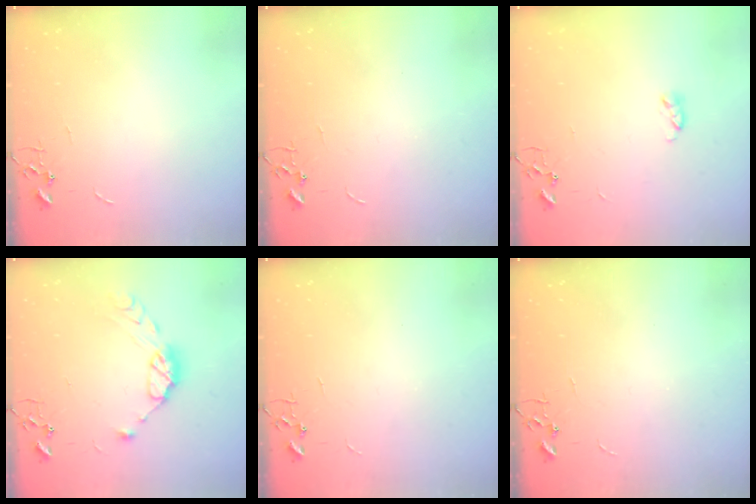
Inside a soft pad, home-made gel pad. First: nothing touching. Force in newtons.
{"total": 0.0}
{"total": 3.6, "press": 3.6, "slide": 0.5}
{"total": 10.4, "press": 10.4, "slide": 0.9}
{"total": 0.0}
{"total": 0.0}